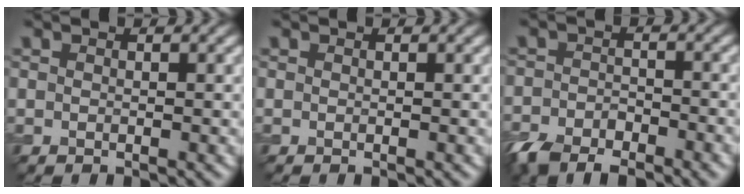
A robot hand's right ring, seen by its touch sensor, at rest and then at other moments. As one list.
[{"total": 0.0}, {"total": 5.8, "force": [-4.3, 2.6, 3.0], "torque": [-0.051, -0.007, -0.083]}]